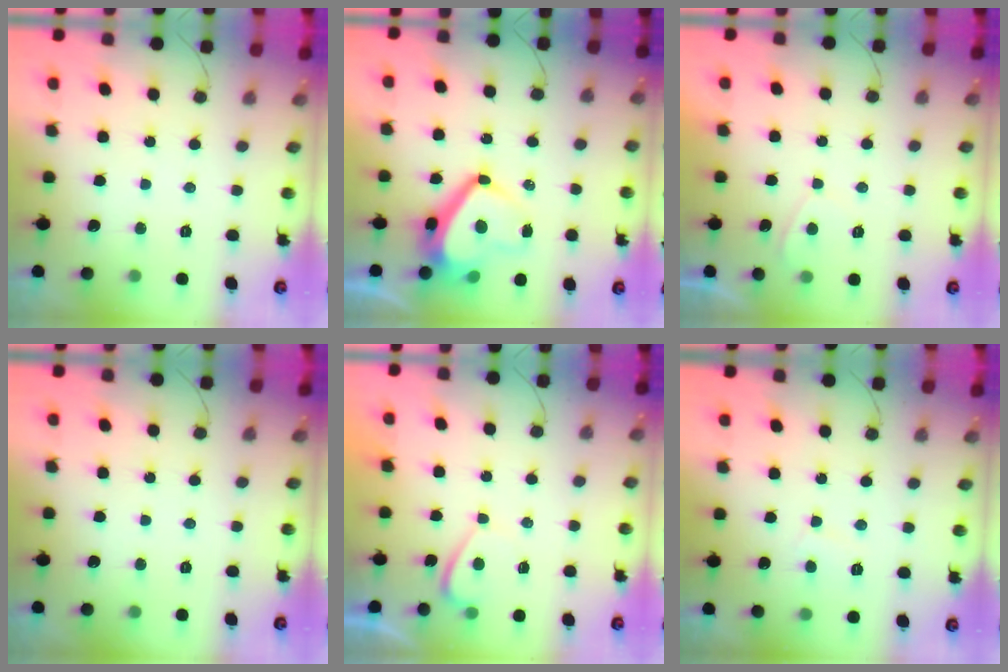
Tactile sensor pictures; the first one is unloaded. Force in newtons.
{"total": 11.7, "press": 11.6, "slide": 1.5}
{"total": 1.2, "press": 1.1, "slide": 0.5}
{"total": 0.0}
{"total": 2.1, "press": 2.0, "slide": 0.7}
{"total": 3.0, "press": 3.0, "slide": 0.2}